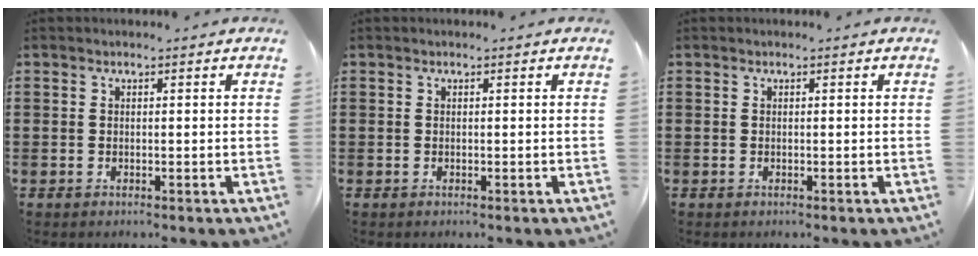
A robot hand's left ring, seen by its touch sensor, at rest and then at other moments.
{"total": 0.0}
{"total": 0.0}